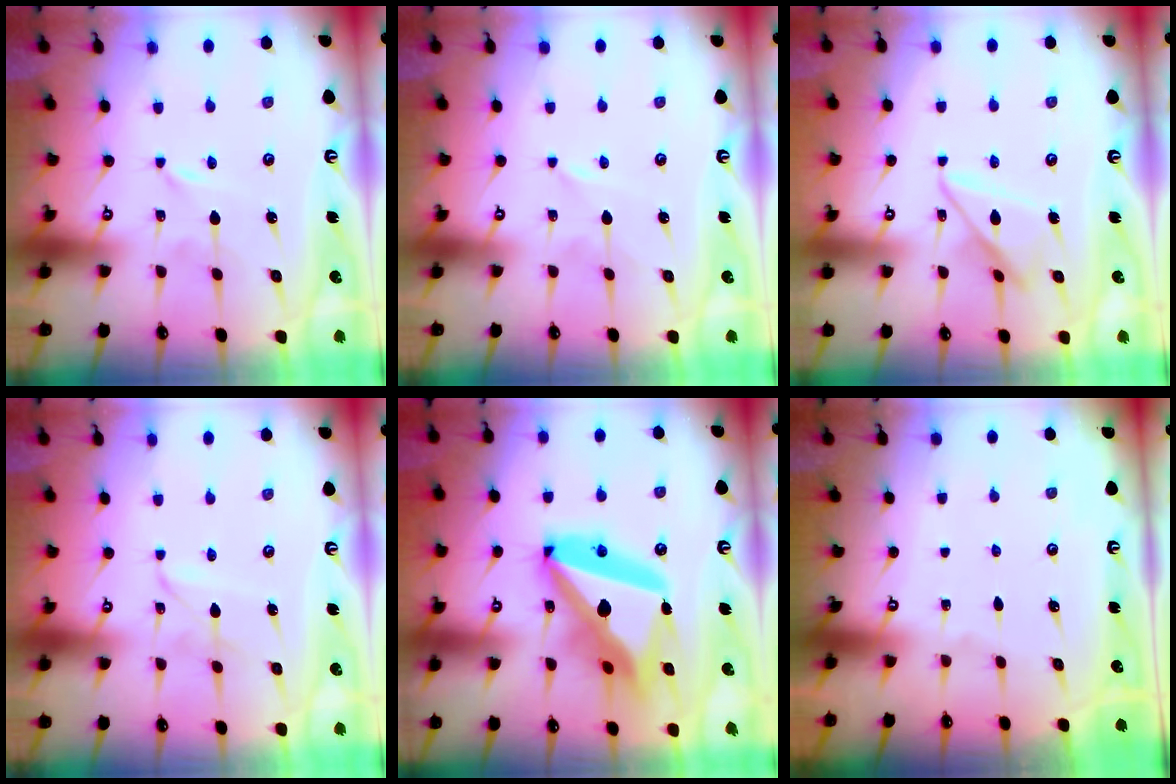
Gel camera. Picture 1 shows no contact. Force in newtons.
{"total": 1.6, "press": 1.5, "slide": 0.2}
{"total": 11.1, "press": 11.0, "slide": 1.0}
{"total": 2.5, "press": 2.4, "slide": 0.3}
{"total": 23.8, "press": 23.6, "slide": 3.0}
{"total": 0.0}